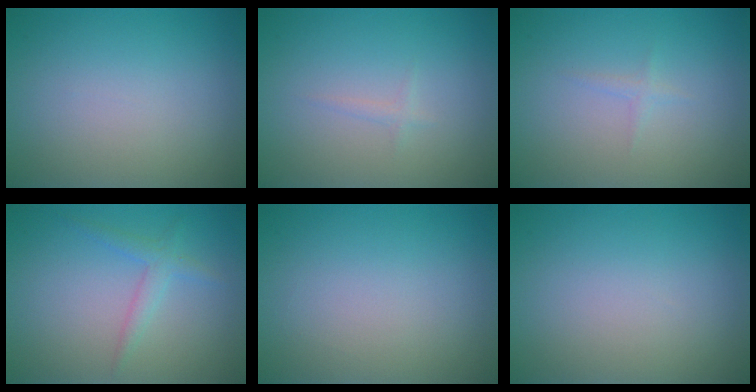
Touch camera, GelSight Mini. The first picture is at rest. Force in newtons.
{"total": 0.7, "press": 0.6, "slide": 0.1}
{"total": 0.7, "press": 0.7, "slide": 0.1}
{"total": 1.8, "press": 1.8, "slide": 0.0}
{"total": 0.0}
{"total": 0.0}